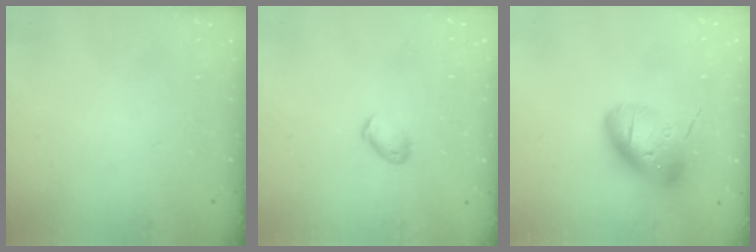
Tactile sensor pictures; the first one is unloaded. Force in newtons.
{"total": 4.8, "press": 4.7, "slide": 0.7}
{"total": 14.9, "press": 14.8, "slide": 1.9}